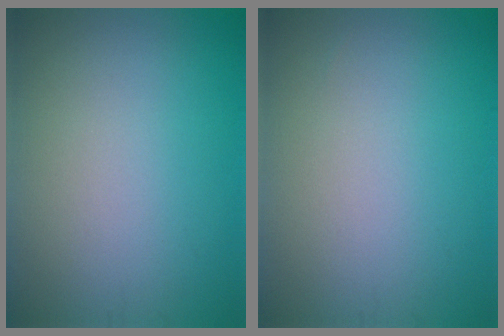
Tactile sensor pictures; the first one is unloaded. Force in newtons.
{"total": 0.0}